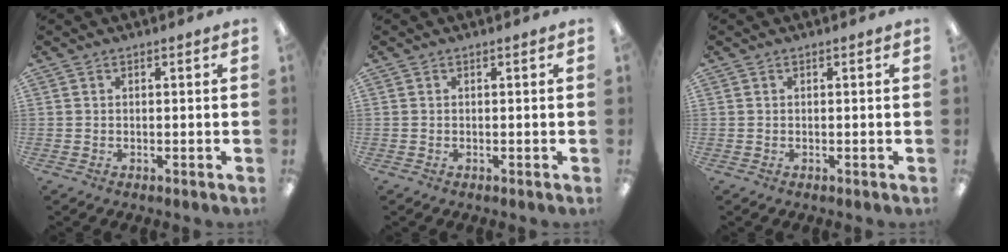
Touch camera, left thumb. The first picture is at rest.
{"total": 0.0}
{"total": 0.0}